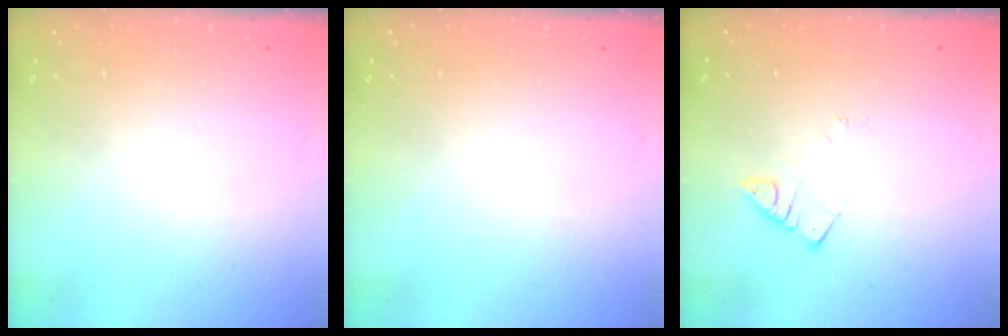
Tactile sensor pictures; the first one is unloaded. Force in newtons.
{"total": 0.0}
{"total": 2.6, "press": 2.6, "slide": 0.1}